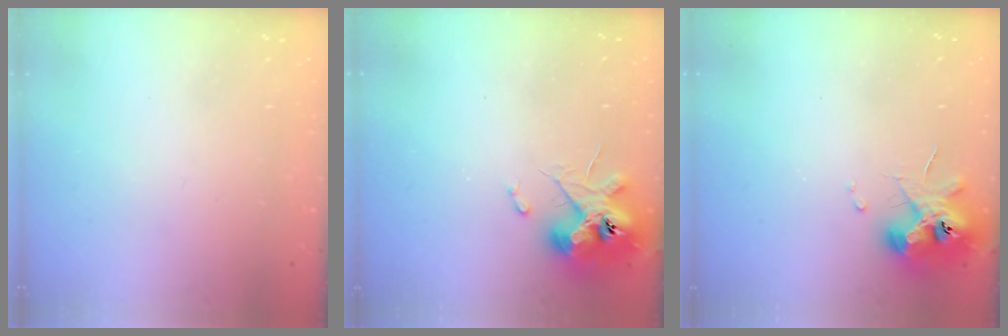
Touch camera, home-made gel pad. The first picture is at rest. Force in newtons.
{"total": 12.4, "press": 12.3, "slide": 0.9}
{"total": 10.6, "press": 10.5, "slide": 1.5}